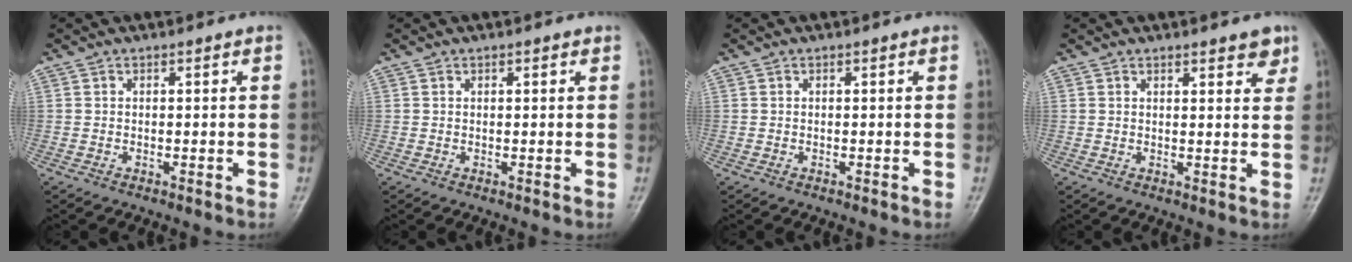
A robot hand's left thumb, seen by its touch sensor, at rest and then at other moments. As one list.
[{"total": 0.8, "force": [0.5, 0.3, 0.6], "torque": [-0.009, -0.001, 0.005]}, {"total": 0.0}, {"total": 3.8, "force": [2.7, 1.3, 2.4], "torque": [-0.016, -0.015, 0.033]}]